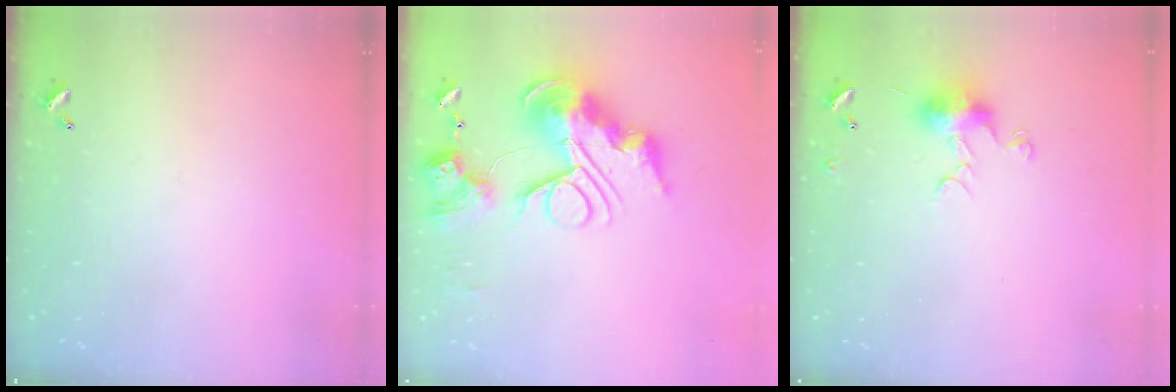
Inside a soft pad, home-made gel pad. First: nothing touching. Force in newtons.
{"total": 0.7, "press": 0.7, "slide": 0.0}
{"total": 7.4, "press": 7.4, "slide": 1.0}